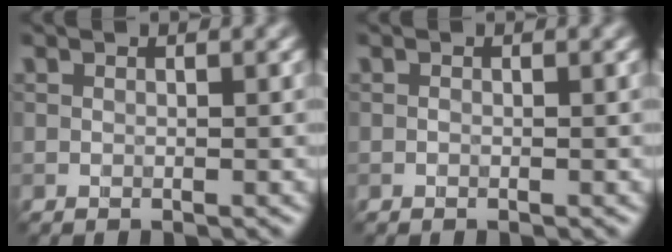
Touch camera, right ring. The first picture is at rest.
{"total": 0.0}